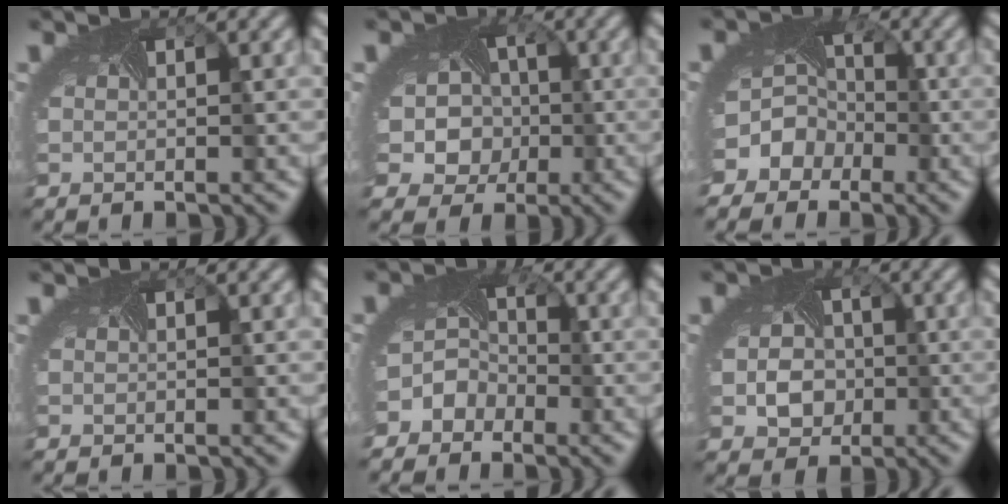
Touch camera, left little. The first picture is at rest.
{"total": 10.3, "force": [-0.7, 9.0, 5.0], "torque": [-0.088, 0.009, -0.047]}
{"total": 8.7, "force": [-3.8, 7.4, 2.7], "torque": [-0.053, -0.012, -0.076]}
{"total": 0.0}
{"total": 5.1, "force": [-3.0, 4.0, 1.1], "torque": [0.004, -0.001, -0.057]}
{"total": 4.9, "force": [-0.7, 4.1, 2.6], "torque": [-0.032, -0.009, -0.005]}